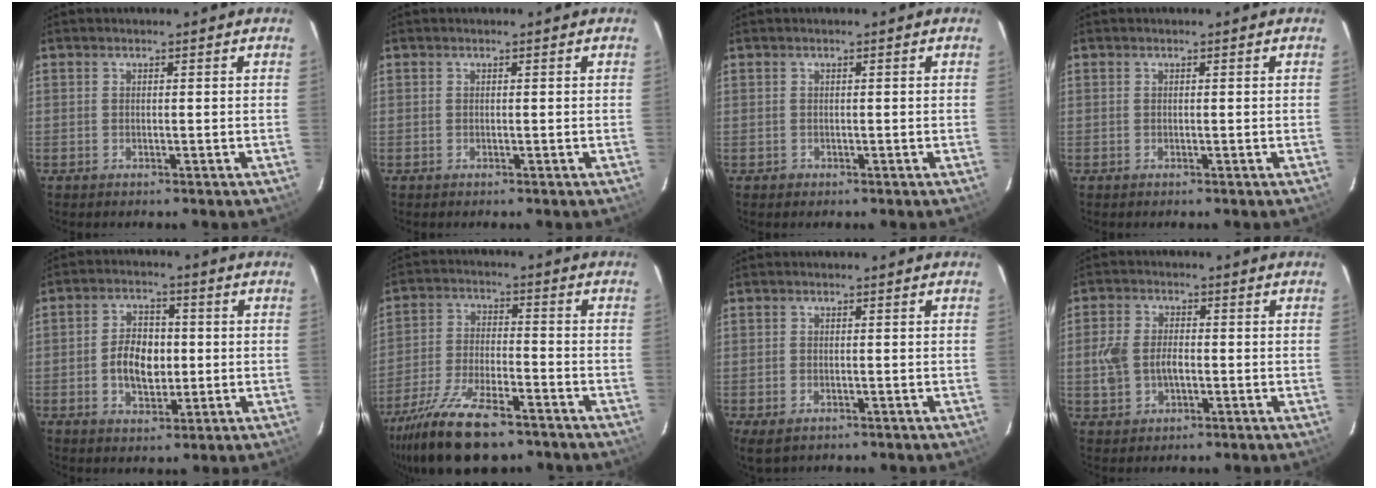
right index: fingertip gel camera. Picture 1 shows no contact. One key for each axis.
{"total": 0.0}
{"total": 1.0, "fx": -0.3, "fy": 0.9, "fz": -0.1, "tx": 0.005, "ty": 0.002, "tz": -0.001}
{"total": 0.0}
{"total": 7.9, "fx": -0.8, "fy": 5.2, "fz": 5.9, "tx": -0.110, "ty": 0.011, "tz": -0.008}
{"total": 16.8, "fx": -12.4, "fy": 5.6, "fz": 9.9, "tx": -0.210, "ty": -0.035, "tz": -0.219}
{"total": 3.4, "fx": -1.7, "fy": 2.2, "fz": 1.9, "tx": -0.036, "ty": -0.013, "tz": -0.027}
{"total": 6.8, "fx": -1.0, "fy": 4.7, "fz": 4.8, "tx": -0.106, "ty": 0.007, "tz": -0.015}